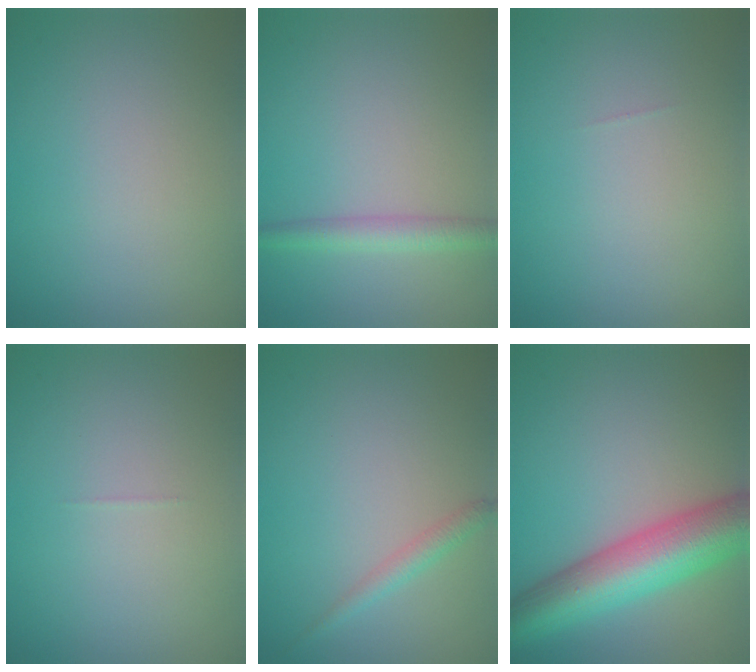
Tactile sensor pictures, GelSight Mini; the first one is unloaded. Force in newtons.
{"total": 2.3, "press": 2.3, "slide": 0.1}
{"total": 0.0}
{"total": 0.0}
{"total": 1.4, "press": 1.4, "slide": 0.0}
{"total": 9.3, "press": 9.3, "slide": 0.3}